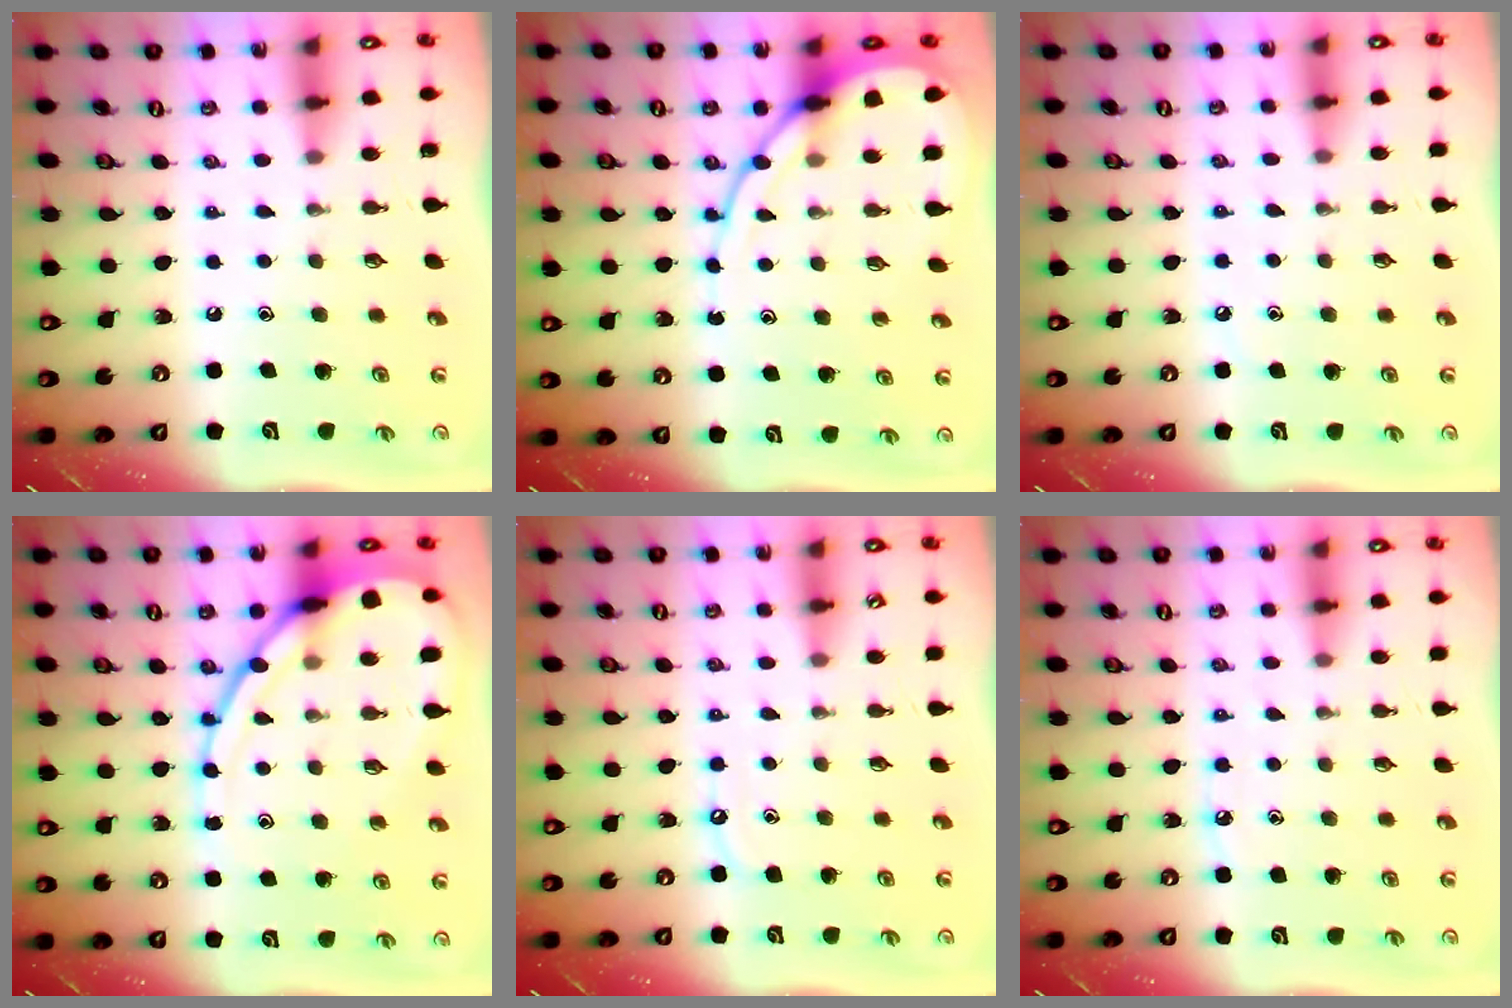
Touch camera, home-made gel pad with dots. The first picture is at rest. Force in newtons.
{"total": 10.2, "press": 10.2, "slide": 1.0}
{"total": 4.4, "press": 4.3, "slide": 0.7}
{"total": 15.9, "press": 15.8, "slide": 1.6}
{"total": 6.0, "press": 5.9, "slide": 0.6}
{"total": 4.6, "press": 4.6, "slide": 0.7}